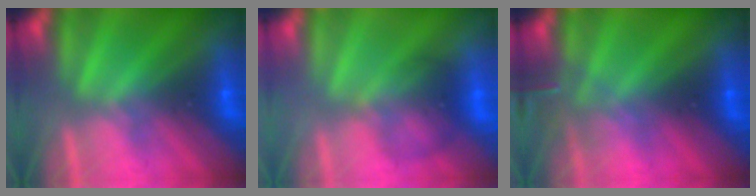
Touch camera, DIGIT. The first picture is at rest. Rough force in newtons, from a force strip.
{"total": 2.0}
{"total": 3.0}